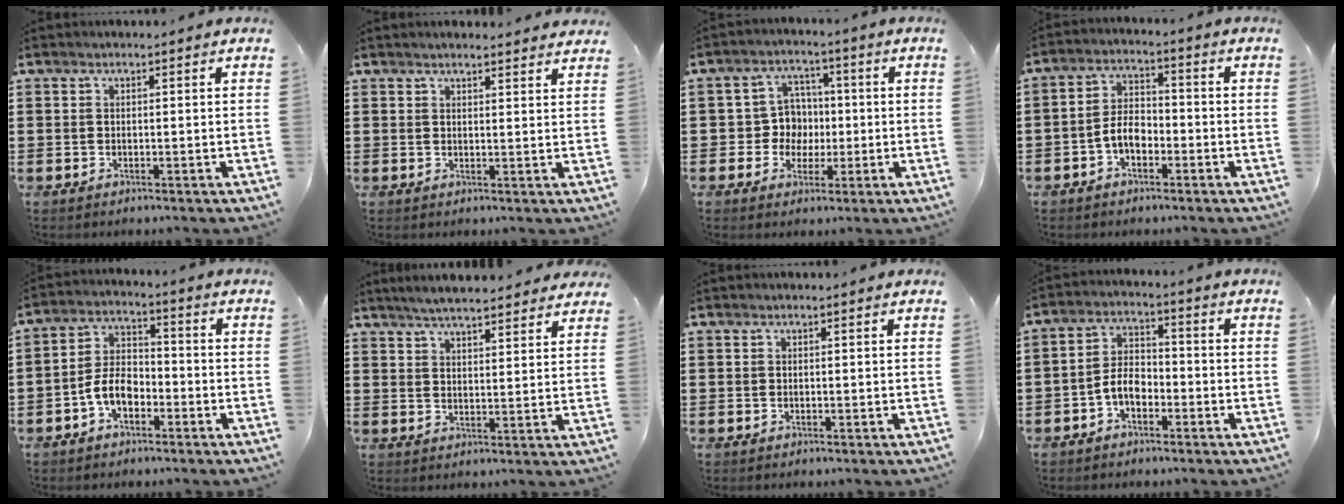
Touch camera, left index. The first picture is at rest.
{"total": 1.9, "force": [1.9, 0.0, 0.3], "torque": [-0.009, 0.001, 0.036]}
{"total": 6.1, "force": [0.0, 5.8, 2.0], "torque": [-0.059, 0.019, 0.001]}
{"total": 4.5, "force": [-2.1, 2.6, 3.1], "torque": [-0.068, 0.007, -0.045]}
{"total": 5.7, "force": [-2.9, 3.3, 3.7], "torque": [-0.092, 0.006, -0.062]}
{"total": 4.8, "force": [4.5, 0.3, 1.4], "torque": [-0.040, -0.012, 0.082]}
{"total": 0.0}
{"total": 4.7, "force": [-2.4, 2.7, 3.0], "torque": [-0.067, 0.010, -0.051]}